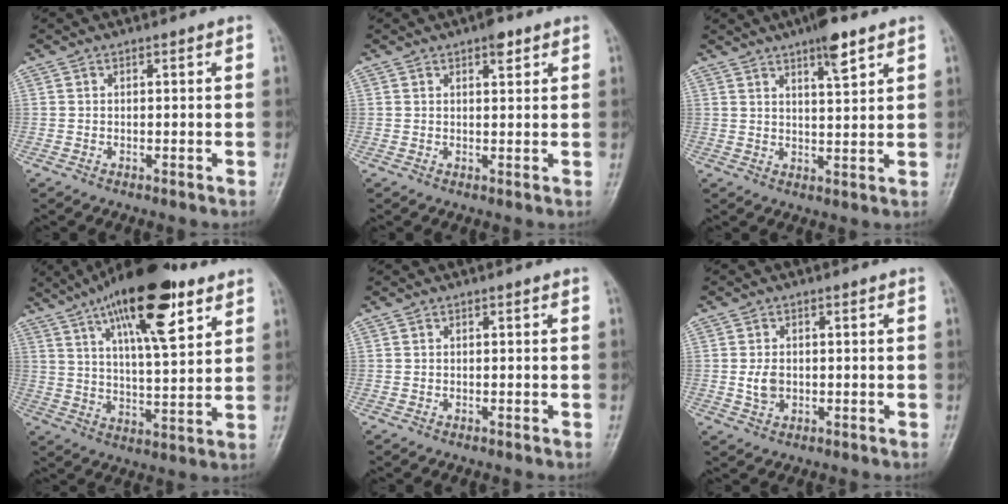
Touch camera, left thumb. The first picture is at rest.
{"total": 2.8, "force": [1.7, 1.1, 1.9], "torque": [-0.020, -0.006, 0.023]}
{"total": 6.6, "force": [4.3, 1.4, 4.8], "torque": [-0.069, -0.022, 0.066]}
{"total": 19.9, "force": [10.9, 6.3, 15.5], "torque": [-0.230, -0.031, 0.176]}
{"total": 0.0}
{"total": 3.3, "force": [-0.1, 2.4, 2.2], "torque": [-0.037, -0.001, 0.000]}